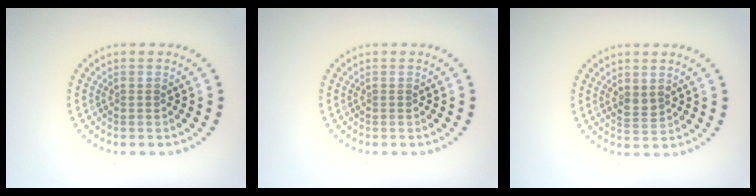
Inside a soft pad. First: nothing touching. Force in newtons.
{"total": 0.0}
{"total": 1.2, "press": 1.1, "slide": 0.5}